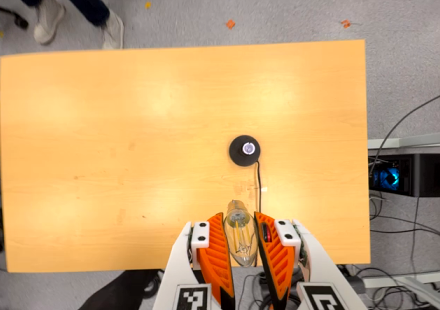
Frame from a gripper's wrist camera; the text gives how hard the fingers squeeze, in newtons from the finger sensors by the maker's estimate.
{"total": 14.8, "left": 16.5, "right": 13.2}